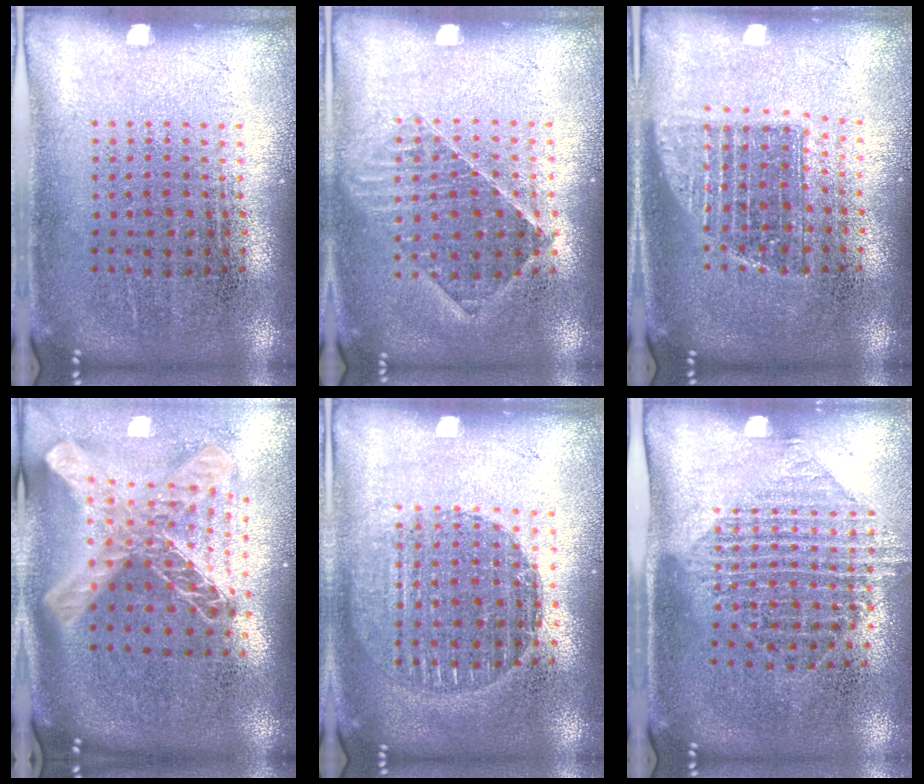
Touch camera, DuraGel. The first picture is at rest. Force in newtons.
{"total": 1.2, "press": 1.1, "slide": 0.5}
{"total": 1.3, "press": 1.1, "slide": 0.7}
{"total": 2.9, "press": 2.1, "slide": 2.0}
{"total": 1.6, "press": 1.5, "slide": 0.7}
{"total": 1.5, "press": 1.3, "slide": 0.9}